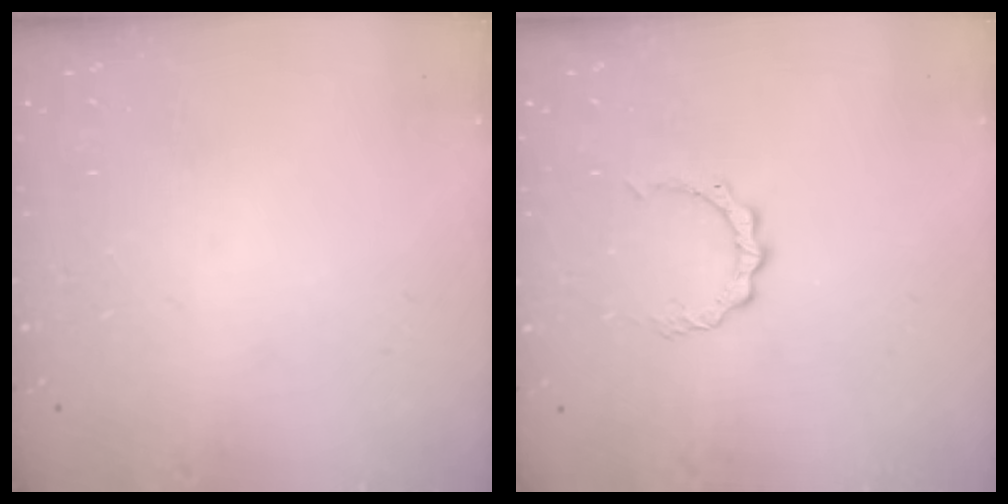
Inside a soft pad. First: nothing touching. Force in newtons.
{"total": 3.0, "press": 3.0, "slide": 0.2}